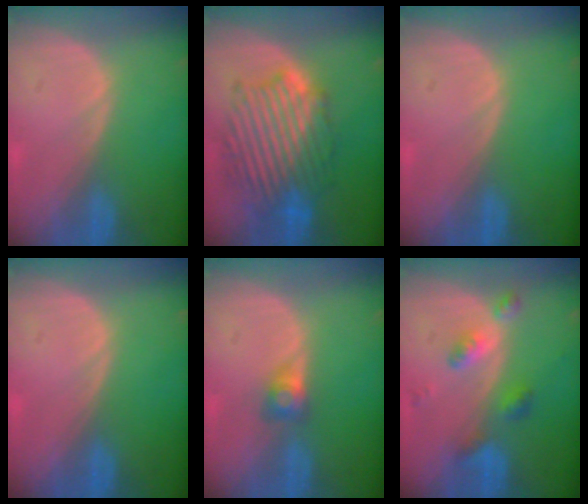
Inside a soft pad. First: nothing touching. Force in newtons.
{"total": 10.4, "press": 10.4, "slide": 0.5}
{"total": 0.0}
{"total": 0.0}
{"total": 2.6, "press": 2.4, "slide": 1.0}
{"total": 5.5, "press": 4.8, "slide": 2.8}